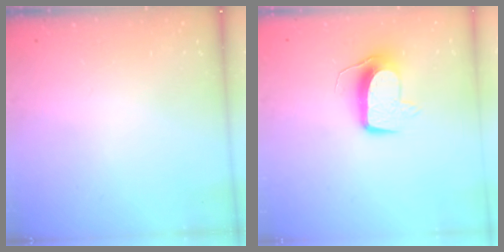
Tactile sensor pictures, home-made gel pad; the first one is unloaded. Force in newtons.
{"total": 10.4, "press": 10.3, "slide": 0.8}